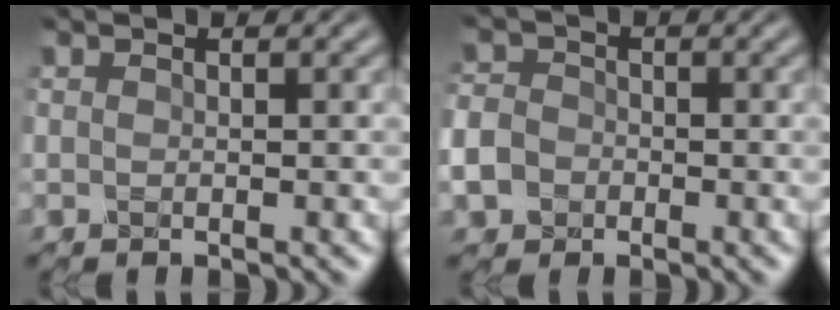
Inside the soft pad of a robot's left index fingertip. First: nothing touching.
{"total": 4.8, "force": [-2.1, 3.9, 1.9], "torque": [-0.038, -0.013, -0.052]}